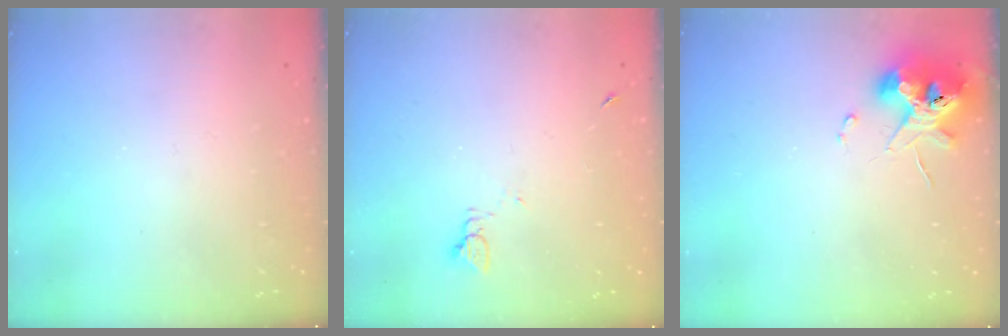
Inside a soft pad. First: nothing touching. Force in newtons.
{"total": 2.3, "press": 2.3, "slide": 0.3}
{"total": 10.9, "press": 10.8, "slide": 1.6}